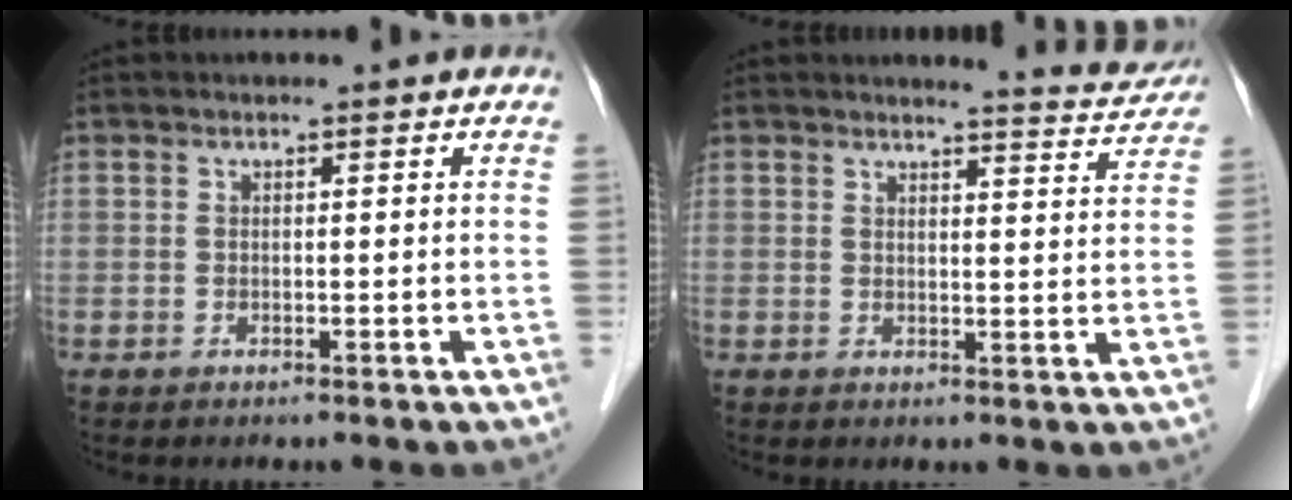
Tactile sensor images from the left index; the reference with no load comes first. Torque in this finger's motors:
{"motor_torque": [0.41, -0.44, -0.01, 0.00]}